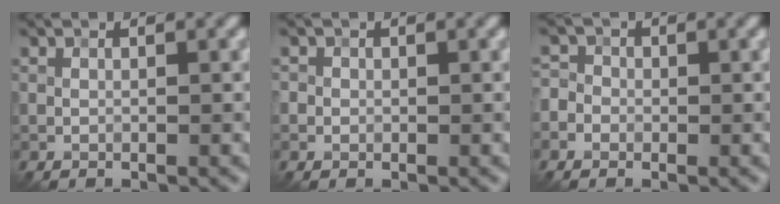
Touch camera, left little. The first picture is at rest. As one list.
[{"total": 0.8, "force": [0.1, 0.8, 0.1], "torque": [0.004, -0.004, -0.002]}, {"total": 2.3, "force": [-0.5, 2.1, 0.7], "torque": [0.000, 0.013, -0.026]}]